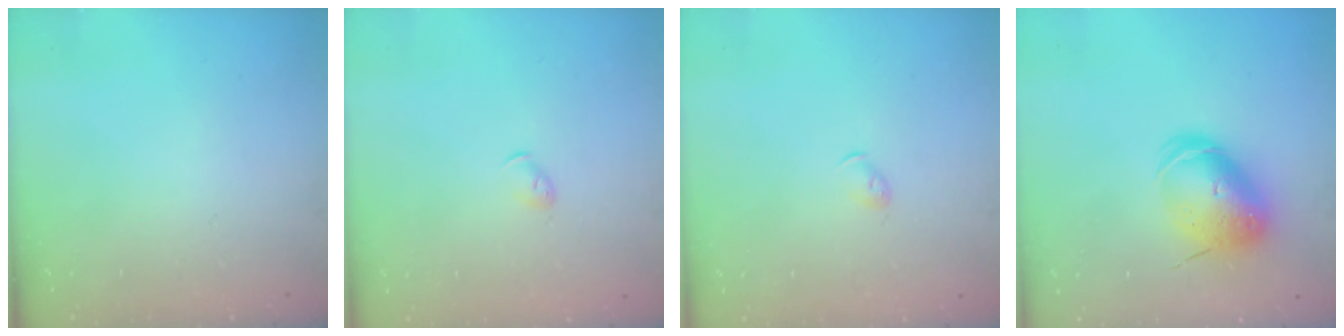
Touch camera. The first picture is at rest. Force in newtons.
{"total": 3.2, "press": 3.2, "slide": 0.6}
{"total": 3.5, "press": 3.5, "slide": 0.8}
{"total": 10.5, "press": 10.3, "slide": 2.1}